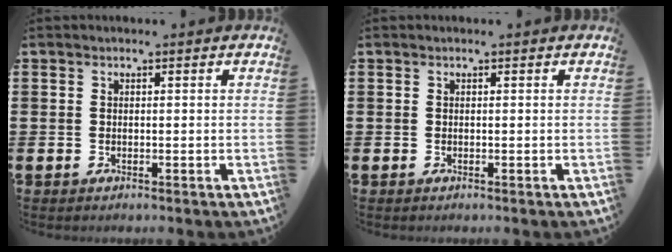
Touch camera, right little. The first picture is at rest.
{"total": 0.0}